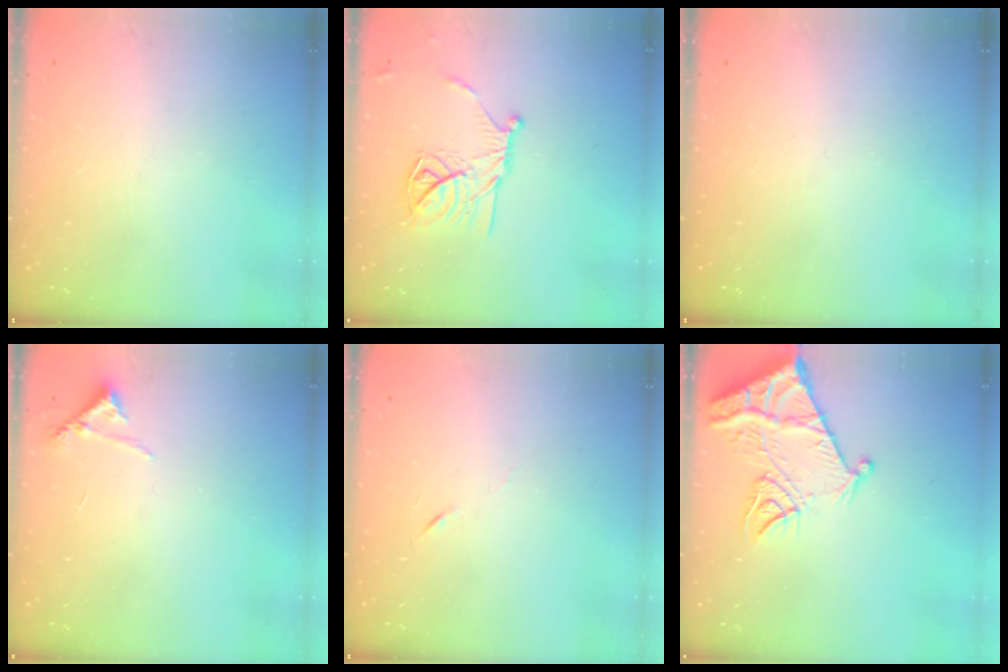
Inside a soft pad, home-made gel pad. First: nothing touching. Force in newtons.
{"total": 14.3, "press": 14.2, "slide": 0.5}
{"total": 0.0}
{"total": 6.4, "press": 6.4, "slide": 0.2}
{"total": 3.8, "press": 3.7, "slide": 1.1}
{"total": 12.8, "press": 12.7, "slide": 1.2}